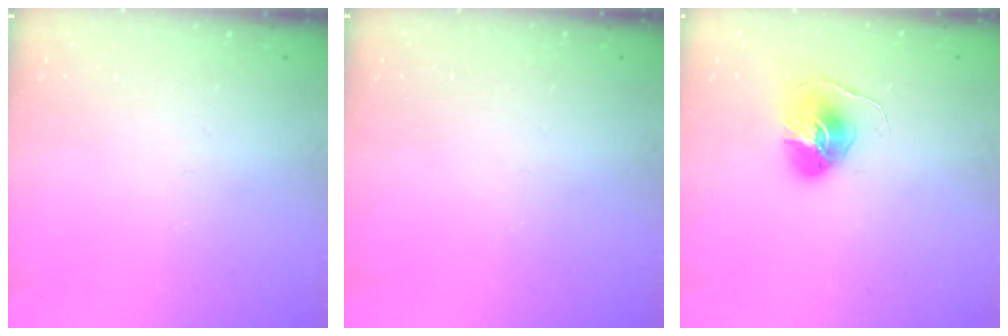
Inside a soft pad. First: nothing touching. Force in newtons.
{"total": 0.0}
{"total": 7.8, "press": 7.8, "slide": 0.1}